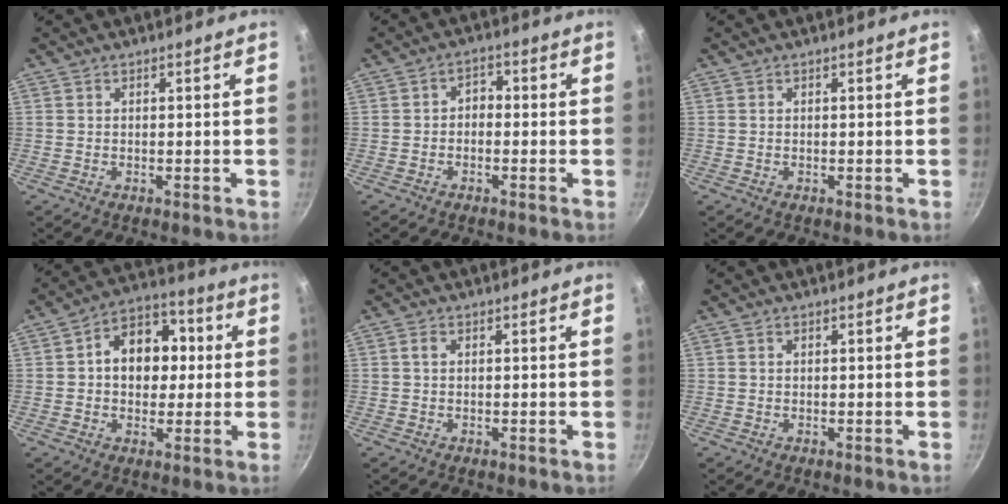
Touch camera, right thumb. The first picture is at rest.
{"total": 2.7, "force": [-0.8, 2.1, 1.6], "torque": [-0.014, 0.016, -0.019]}
{"total": 0.0}
{"total": 12.6, "force": [1.4, 9.5, 8.2], "torque": [-0.077, 0.023, 0.006]}
{"total": 1.3, "force": [0.3, 1.0, 0.9], "torque": [-0.013, 0.004, 0.003]}
{"total": 0.0}